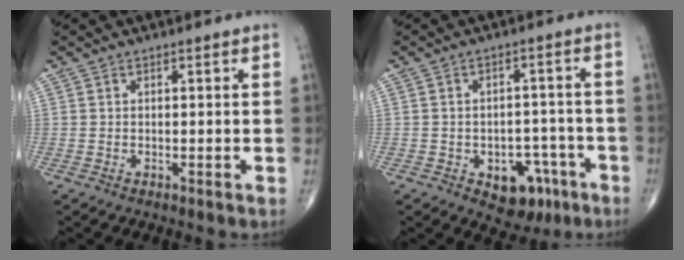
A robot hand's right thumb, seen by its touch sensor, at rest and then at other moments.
{"total": 9.0, "force": [-4.2, 5.9, 5.3], "torque": [-0.034, 0.032, -0.047]}